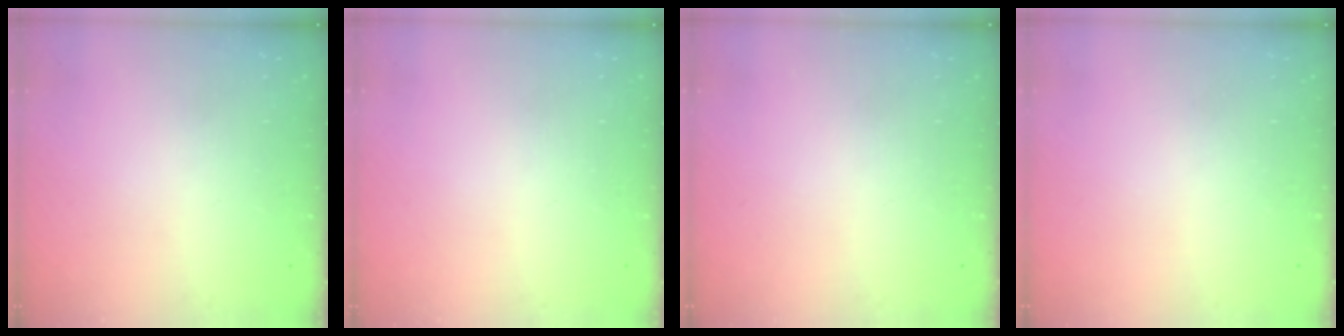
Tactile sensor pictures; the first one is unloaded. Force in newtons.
{"total": 0.0}
{"total": 0.0}
{"total": 0.0}